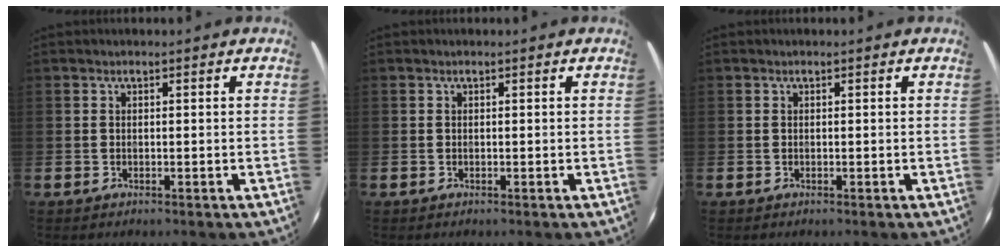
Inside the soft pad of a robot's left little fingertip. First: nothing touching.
{"total": 0.0}
{"total": 0.0}